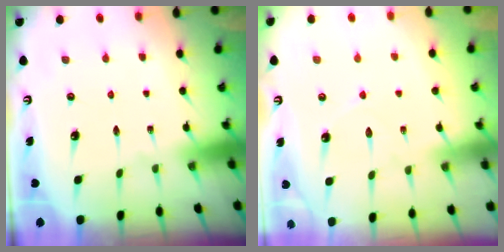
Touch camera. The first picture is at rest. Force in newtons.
{"total": 5.0, "press": 5.0, "slide": 0.6}